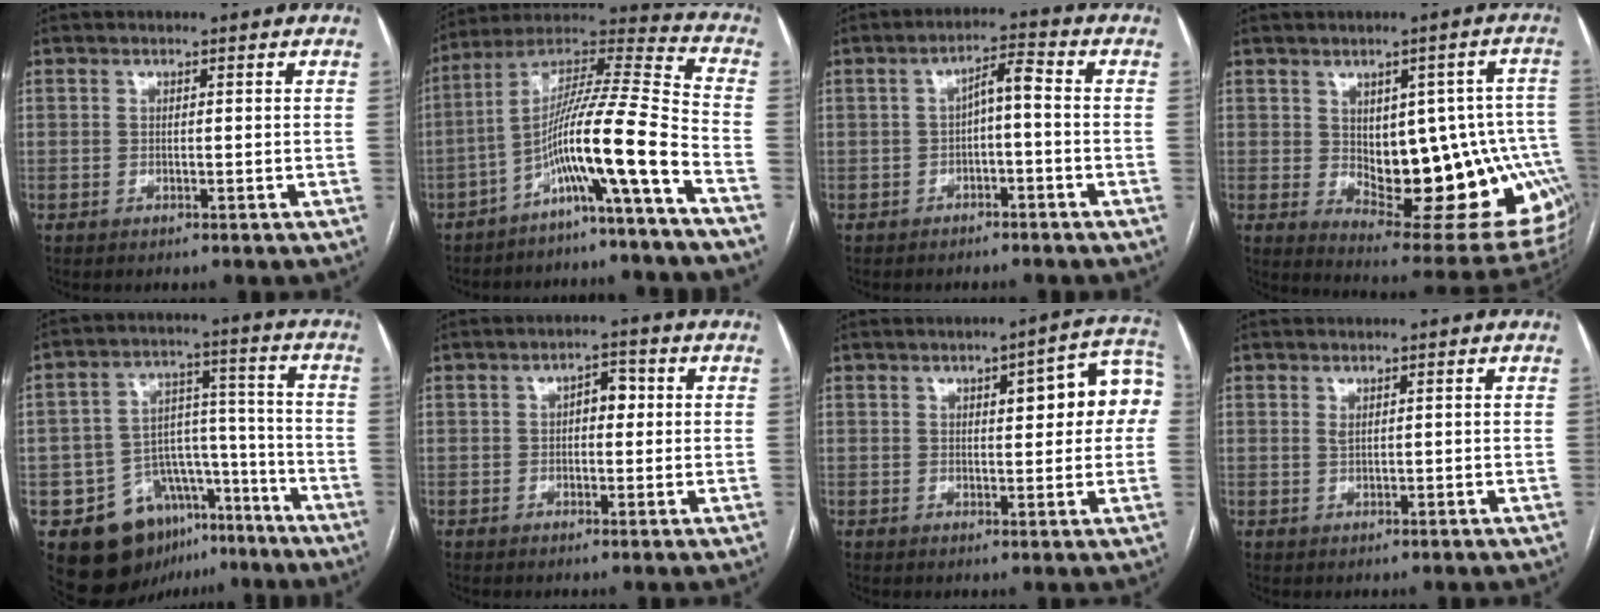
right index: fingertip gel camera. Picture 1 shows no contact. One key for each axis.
{"total": 14.3, "fx": -6.9, "fy": -1.5, "fz": 12.5, "tx": -0.234, "ty": 0.012, "tz": -0.129}
{"total": 3.9, "fx": -0.8, "fy": 0.8, "fz": 3.7, "tx": -0.062, "ty": 0.019, "tz": -0.011}
{"total": 21.2, "fx": -2.4, "fy": 8.3, "fz": 19.3, "tx": -0.183, "ty": 0.016, "tz": -0.001}
{"total": 16.3, "fx": -10.1, "fy": 11.1, "fz": 6.4, "tx": -0.080, "ty": 0.079, "tz": -0.141}
{"total": 3.0, "fx": 0.3, "fy": 1.6, "fz": 2.5, "tx": -0.035, "ty": 0.014, "tz": 0.002}
{"total": 9.5, "fx": 1.9, "fy": 2.4, "fz": 9.0, "tx": -0.107, "ty": 0.029, "tz": 0.020}
{"total": 0.6, "fx": 0.4, "fy": 0.1, "fz": 0.5, "tx": -0.015, "ty": -0.001, "tz": 0.011}